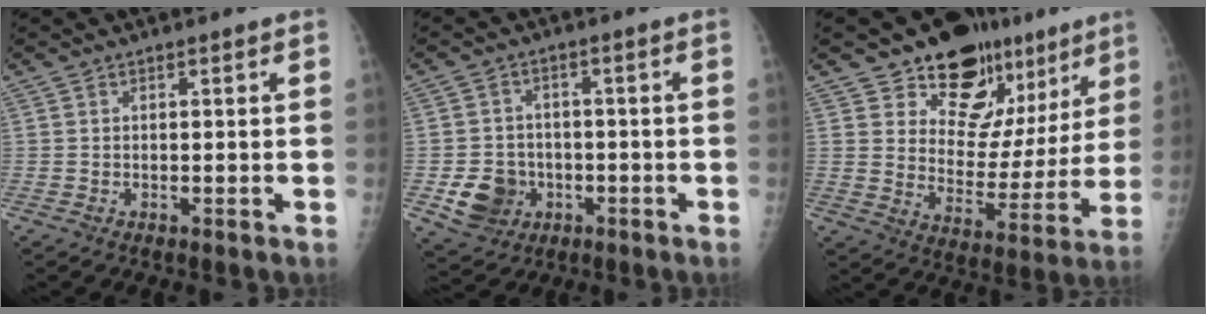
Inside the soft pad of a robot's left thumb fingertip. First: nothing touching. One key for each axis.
{"total": 8.1, "fx": -2.4, "fy": 7.1, "fz": 3.1, "tx": -0.031, "ty": 0.014, "tz": -0.032}
{"total": 18.3, "fx": 12.1, "fy": 11.0, "fz": 8.2, "tx": -0.057, "ty": -0.065, "tz": 0.176}